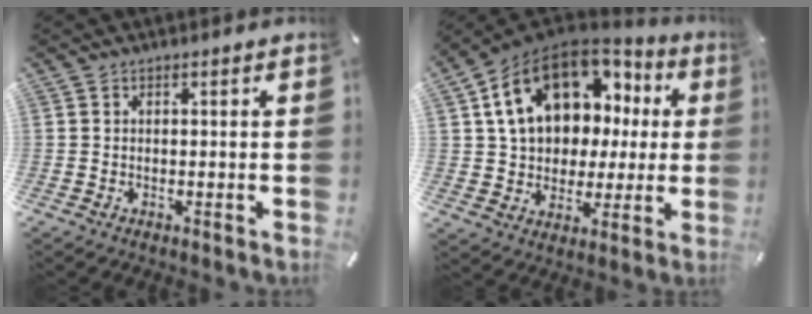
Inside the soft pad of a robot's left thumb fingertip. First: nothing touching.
{"total": 18.9, "force": [7.2, 13.4, 11.3], "torque": [-0.211, -0.027, 0.132]}